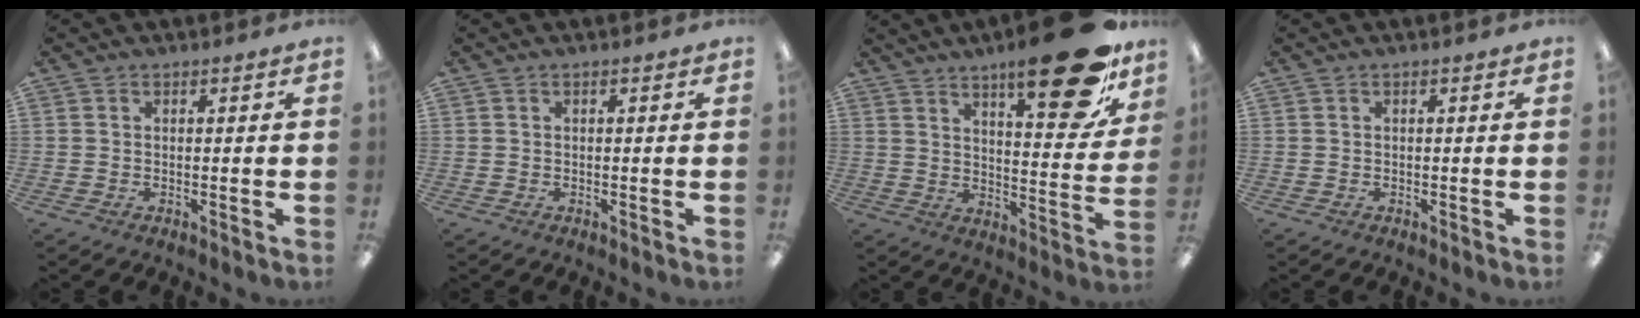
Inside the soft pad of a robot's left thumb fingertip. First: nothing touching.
{"total": 0.0}
{"total": 23.0, "force": [14.2, 7.6, 16.4], "torque": [-0.215, -0.085, 0.221]}
{"total": 0.0}